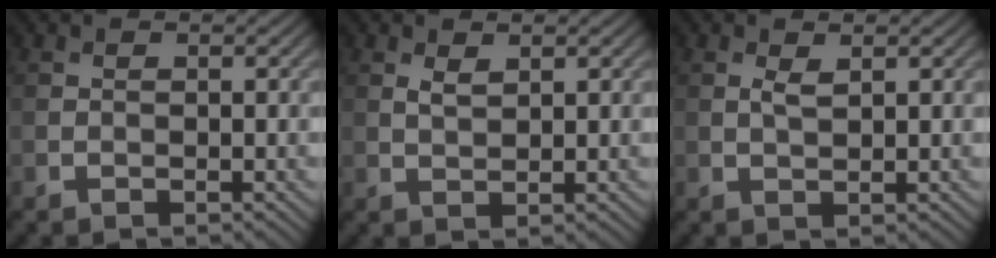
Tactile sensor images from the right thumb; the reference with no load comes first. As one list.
[{"total": 1.6, "force": [0.9, 0.7, 1.1], "torque": [-0.028, -0.003, 0.022]}, {"total": 1.5, "force": [0.6, 0.5, 1.3], "torque": [-0.031, -0.003, 0.015]}]